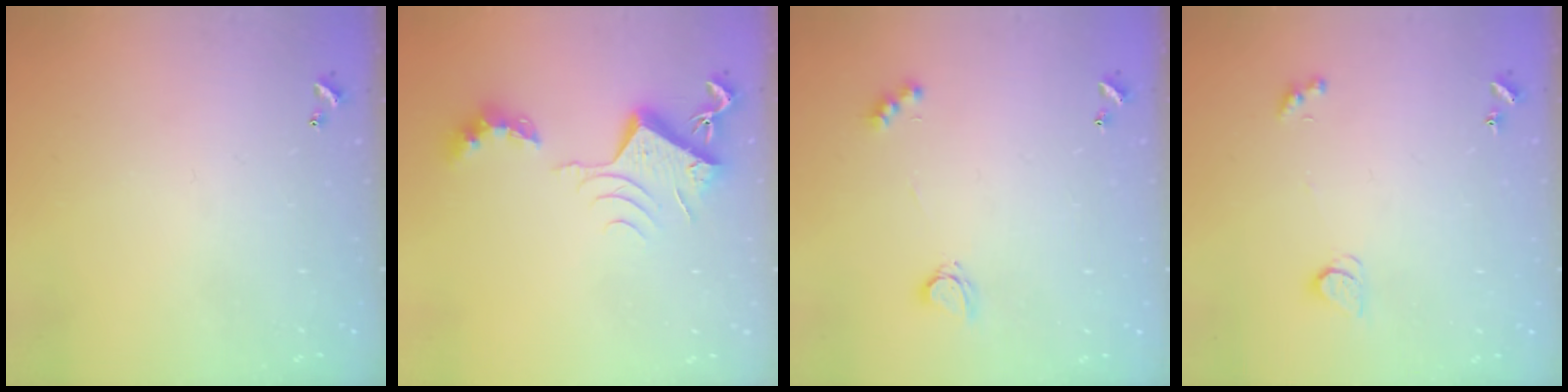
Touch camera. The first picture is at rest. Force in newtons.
{"total": 12.0, "press": 11.9, "slide": 1.2}
{"total": 2.6, "press": 2.5, "slide": 0.5}
{"total": 2.3, "press": 2.2, "slide": 0.5}